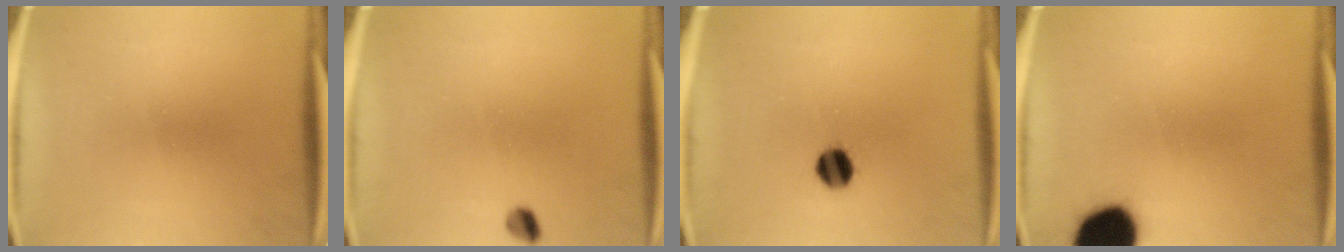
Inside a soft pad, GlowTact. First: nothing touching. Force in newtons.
{"total": 2.3}
{"total": 6.0}
{"total": 15.5}